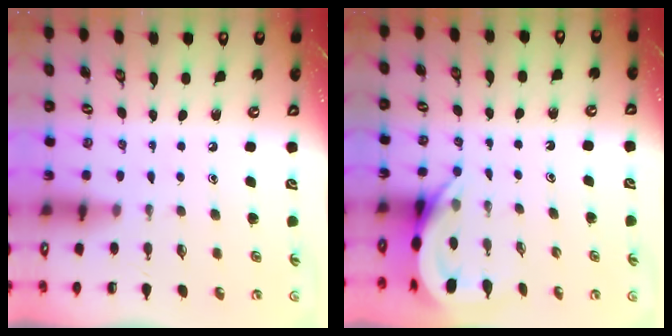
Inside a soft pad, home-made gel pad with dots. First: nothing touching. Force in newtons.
{"total": 5.0, "press": 5.0, "slide": 0.3}